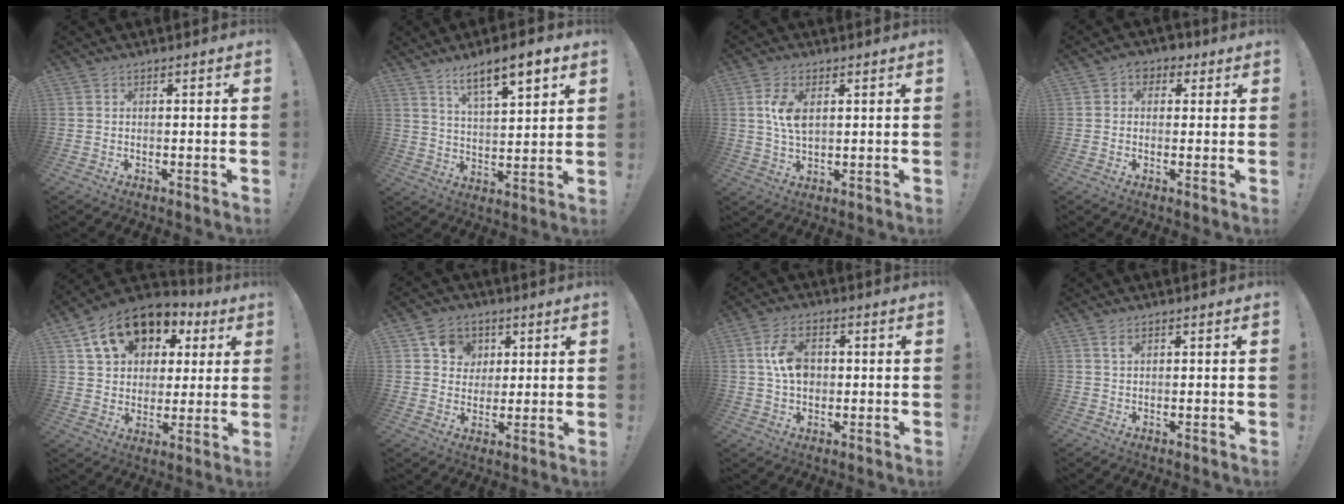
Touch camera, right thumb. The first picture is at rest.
{"total": 10.7, "force": [7.3, 2.6, 7.3], "torque": [-0.114, -0.038, 0.120]}
{"total": 6.7, "force": [1.9, 3.5, 5.4], "torque": [-0.102, -0.008, 0.028]}
{"total": 4.2, "force": [1.0, 3.6, 1.9], "torque": [-0.019, 0.003, 0.017]}
{"total": 16.0, "force": [8.3, 11.2, 7.9], "torque": [-0.124, -0.034, 0.157]}
{"total": 8.9, "force": [3.6, 7.8, 2.4], "torque": [-0.026, -0.017, 0.070]}
{"total": 9.0, "force": [0.8, 6.3, 6.5], "torque": [-0.115, 0.009, 0.017]}
{"total": 1.8, "force": [0.8, 0.7, 1.4], "torque": [-0.026, 0.001, 0.013]}